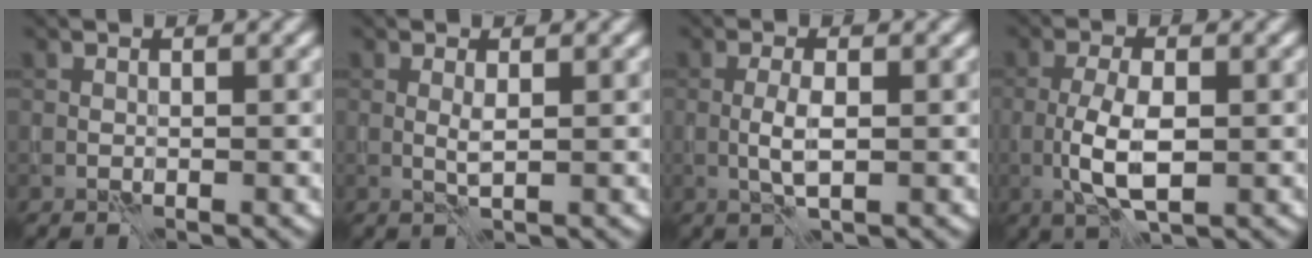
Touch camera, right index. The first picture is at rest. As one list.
[{"total": 0.8, "force": [0.2, -0.2, 0.8], "torque": [-0.018, 0.000, 0.003]}, {"total": 2.2, "force": [-0.4, 0.4, 2.1], "torque": [-0.046, 0.001, -0.008]}, {"total": 4.6, "force": [-1.0, 1.6, 4.1], "torque": [-0.088, -0.002, -0.019]}]